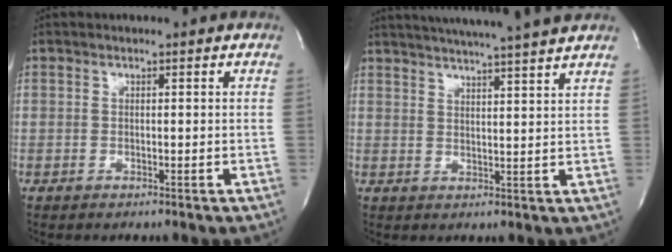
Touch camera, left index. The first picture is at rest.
{"total": 15.8, "force": [14.1, -0.9, 7.1], "torque": [-0.124, -0.001, 0.188]}